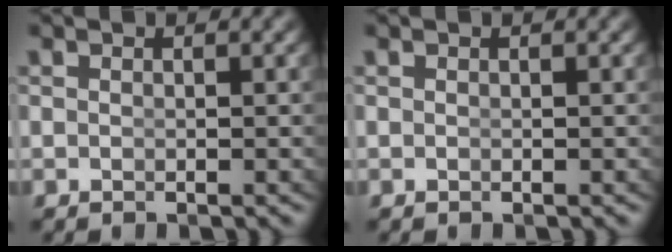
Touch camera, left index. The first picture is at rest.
{"total": 0.0}